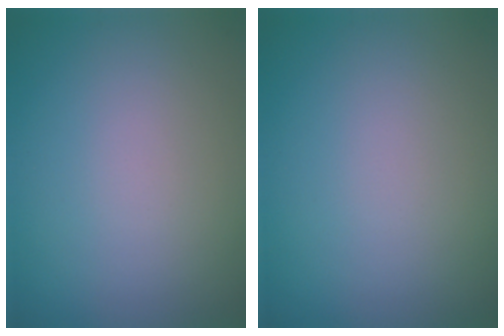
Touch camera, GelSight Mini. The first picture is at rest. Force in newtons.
{"total": 0.0}